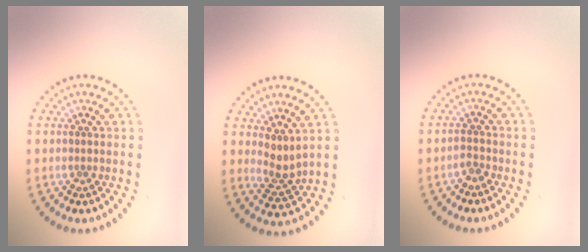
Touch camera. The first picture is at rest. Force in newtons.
{"total": 2.2, "press": 1.6, "slide": 1.5}
{"total": 1.2, "press": 0.9, "slide": 0.8}